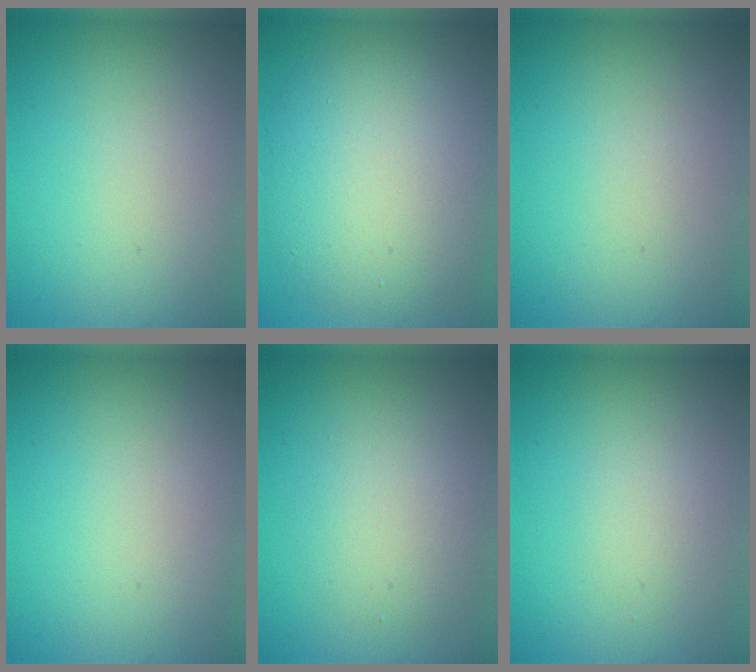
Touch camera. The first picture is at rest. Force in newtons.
{"total": 9.4, "press": 9.3, "slide": 0.6}
{"total": 0.0}
{"total": 0.0}
{"total": 2.9, "press": 2.9, "slide": 0.2}
{"total": 1.2, "press": 1.2, "slide": 0.0}